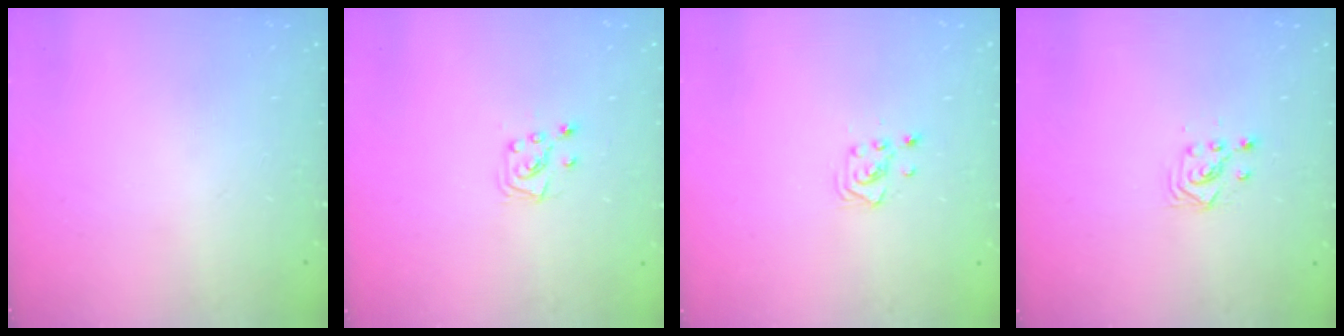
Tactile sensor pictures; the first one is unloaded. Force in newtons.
{"total": 6.4, "press": 6.4, "slide": 0.6}
{"total": 3.0, "press": 3.0, "slide": 0.3}
{"total": 3.0, "press": 3.0, "slide": 0.1}